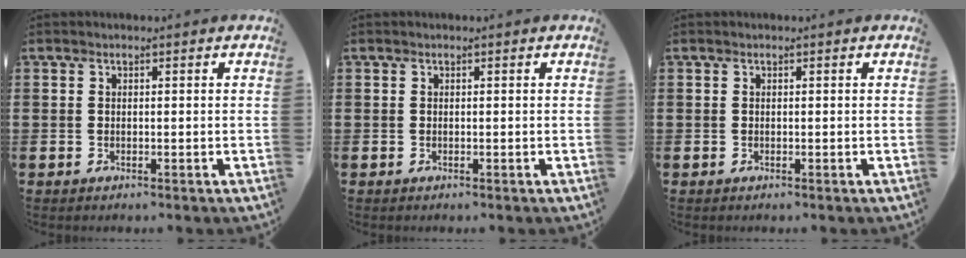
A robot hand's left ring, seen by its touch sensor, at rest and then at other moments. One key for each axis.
{"total": 0.0}
{"total": 0.0}